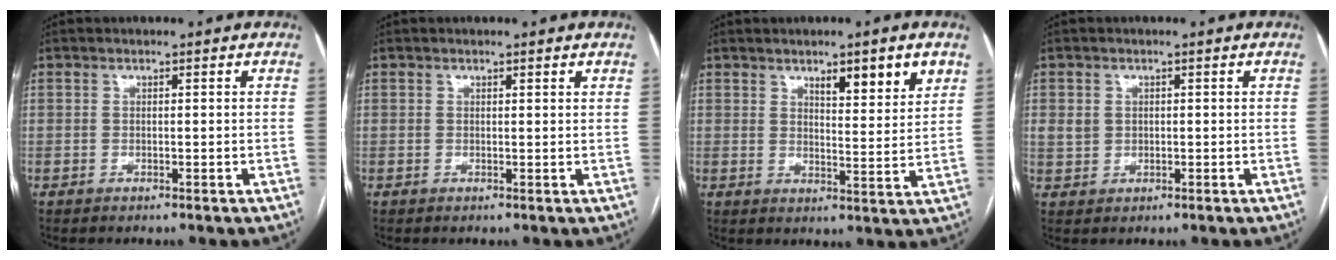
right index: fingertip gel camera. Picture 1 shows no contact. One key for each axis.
{"total": 0.9, "fx": 0.8, "fy": -0.1, "fz": 0.4, "tx": -0.006, "ty": 0.002, "tz": 0.010}
{"total": 7.1, "fx": 4.3, "fy": 1.1, "fz": 5.5, "tx": -0.079, "ty": -0.008, "tz": 0.065}
{"total": 2.8, "fx": 0.5, "fy": 2.5, "fz": 1.1, "tx": -0.022, "ty": 0.010, "tz": 0.018}